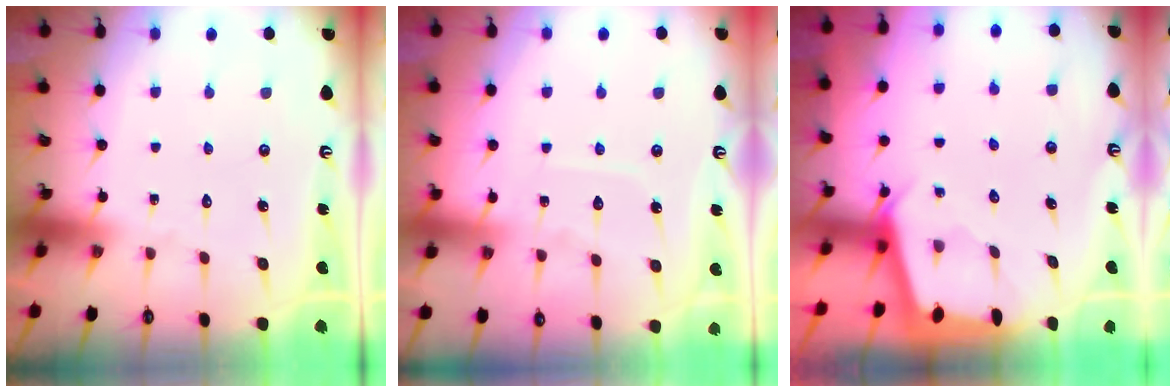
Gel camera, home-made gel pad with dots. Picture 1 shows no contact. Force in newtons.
{"total": 5.4, "press": 5.4, "slide": 0.6}
{"total": 2.2, "press": 2.2, "slide": 0.3}